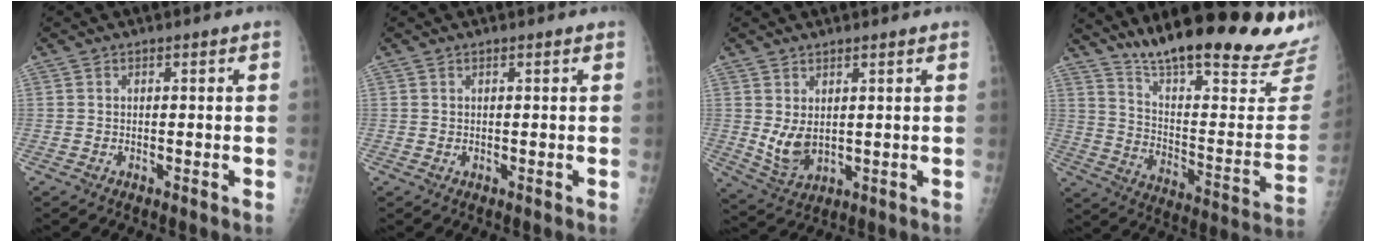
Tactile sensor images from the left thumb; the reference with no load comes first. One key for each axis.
{"total": 0.6, "fx": 0.4, "fy": 0.2, "fz": 0.3, "tx": -0.006, "ty": -0.002, "tz": 0.006}
{"total": 6.1, "fx": 1.6, "fy": 3.5, "fz": 4.7, "tx": -0.078, "ty": -0.022, "tz": 0.044}
{"total": 28.6, "fx": 24.2, "fy": 3.6, "fz": 14.7, "tx": -0.186, "ty": -0.158, "tz": 0.350}